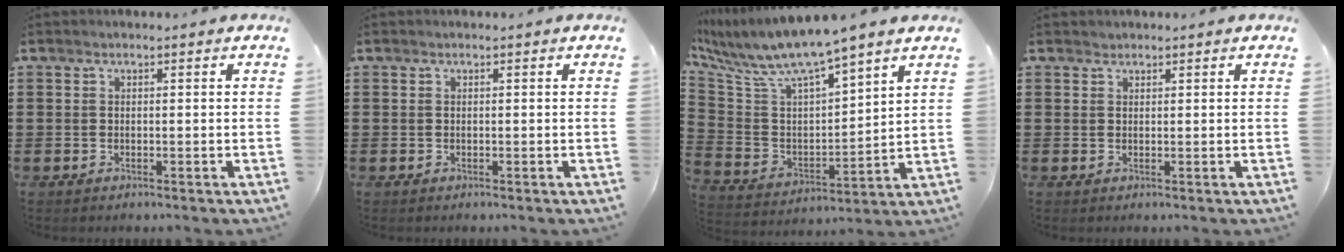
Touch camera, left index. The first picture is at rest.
{"total": 0.0}
{"total": 7.6, "force": [6.7, 0.5, 3.6], "torque": [-0.103, -0.052, 0.111]}
{"total": 0.7, "force": [0.7, 0.2, 0.0], "torque": [-0.002, -0.002, 0.015]}